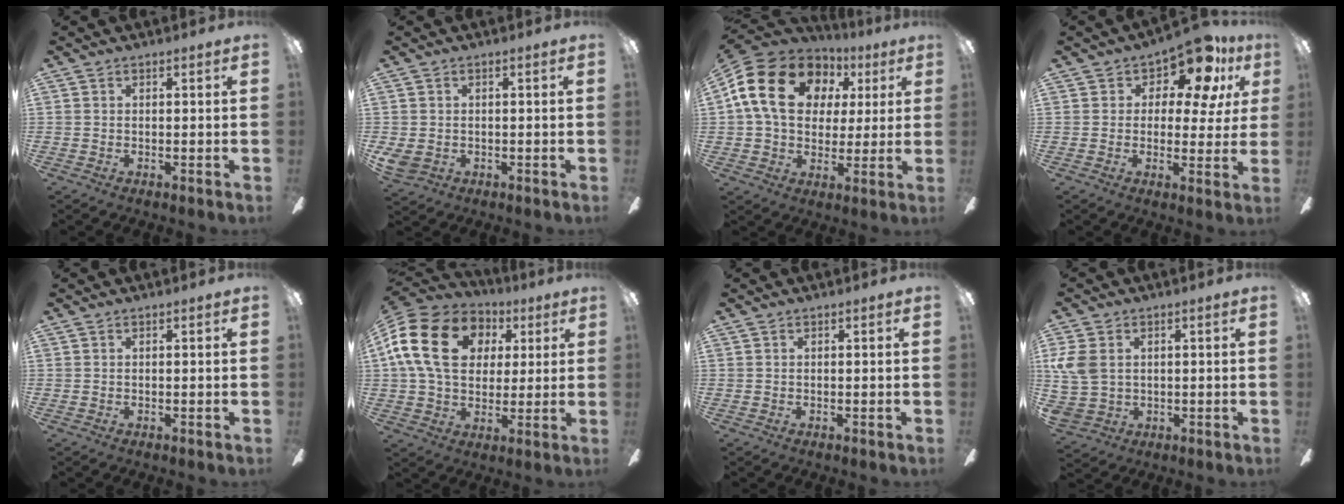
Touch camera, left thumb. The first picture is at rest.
{"total": 3.4, "force": [-0.9, 2.7, 1.8], "torque": [-0.050, 0.000, -0.021]}
{"total": 19.1, "force": [6.0, 14.6, 10.8], "torque": [-0.195, 0.005, 0.113]}
{"total": 11.3, "force": [7.1, 5.3, 7.0], "torque": [-0.107, -0.050, 0.124]}
{"total": 0.0}
{"total": 20.5, "force": [5.1, 15.5, 12.4], "torque": [-0.244, 0.009, 0.091]}
{"total": 0.0}
{"total": 9.2, "force": [1.9, 7.2, 5.5], "torque": [-0.139, 0.011, 0.040]}